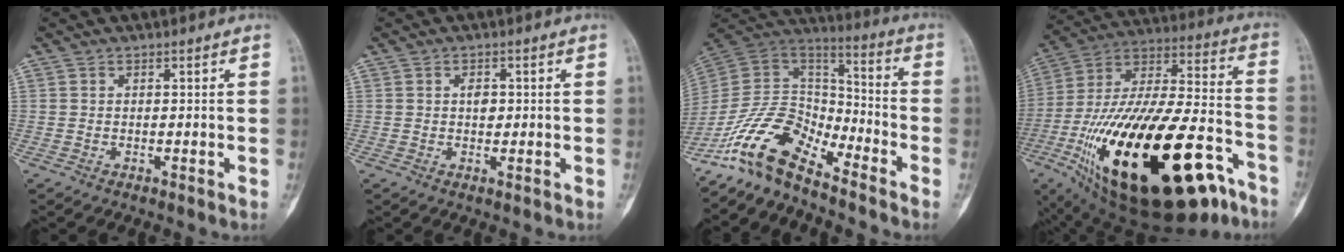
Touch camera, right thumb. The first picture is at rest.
{"total": 2.3, "force": [0.3, 1.5, 1.8], "torque": [-0.023, 0.001, 0.005]}
{"total": 13.6, "force": [-10.6, 5.4, 6.5], "torque": [-0.111, 0.095, -0.214]}
{"total": 40.6, "force": [-17.9, 16.4, 32.5], "torque": [-0.569, 0.044, -0.282]}